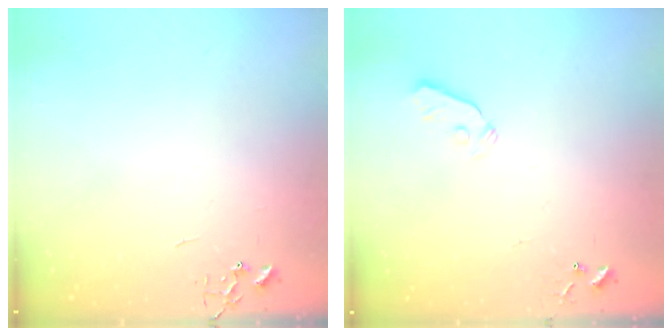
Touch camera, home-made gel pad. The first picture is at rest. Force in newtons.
{"total": 3.3, "press": 3.2, "slide": 0.7}